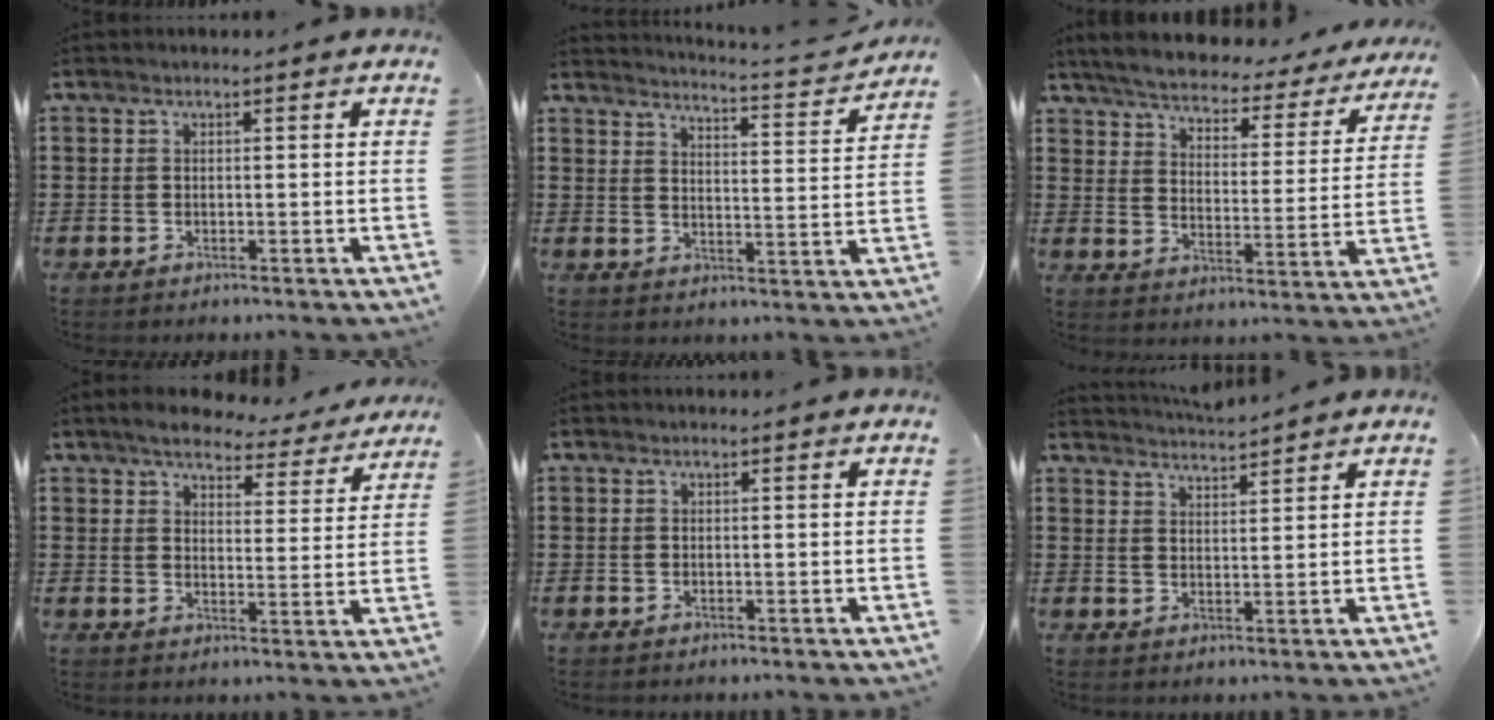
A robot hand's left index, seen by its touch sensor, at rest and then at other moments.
{"total": 2.8, "force": [2.7, -0.5, 0.8], "torque": [-0.028, -0.036, 0.034]}
{"total": 3.9, "force": [3.8, 0.5, 1.1], "torque": [-0.046, -0.032, 0.057]}
{"total": 5.7, "force": [5.3, 1.2, 1.7], "torque": [-0.048, -0.026, 0.091]}
{"total": 0.0}
{"total": 3.0, "force": [3.0, -0.4, 0.1], "torque": [-0.011, -0.011, 0.055]}